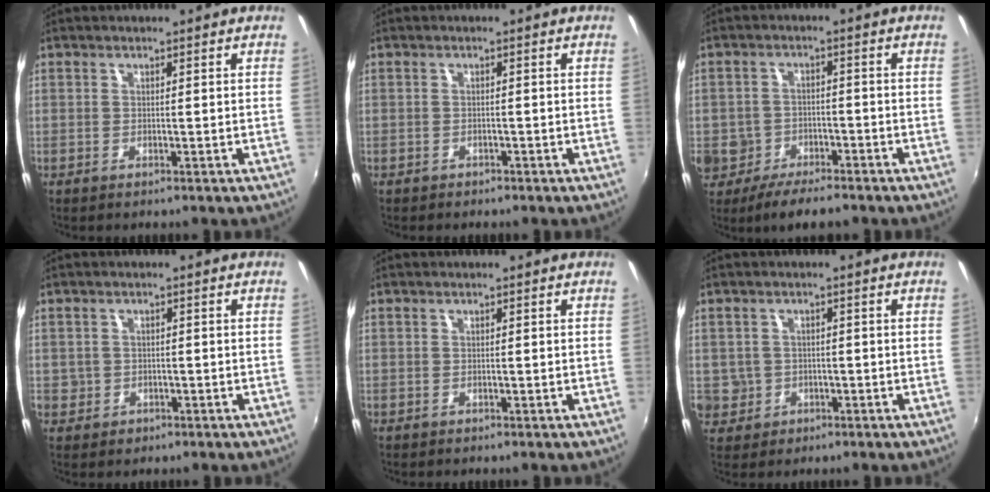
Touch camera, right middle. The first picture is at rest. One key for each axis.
{"total": 1.0, "fx": -0.8, "fy": 0.5, "fz": 0.1, "tx": -0.006, "ty": 0.003, "tz": -0.011}
{"total": 9.7, "fx": -5.9, "fy": 6.1, "fz": 4.7, "tx": -0.129, "ty": -0.017, "tz": -0.106}
{"total": 3.4, "fx": -0.7, "fy": 3.2, "fz": 0.9, "tx": -0.025, "ty": -0.001, "tz": -0.006}
{"total": 0.0}
{"total": 7.0, "fx": -1.0, "fy": 6.6, "fz": 1.9, "tx": -0.069, "ty": 0.007, "tz": -0.004}